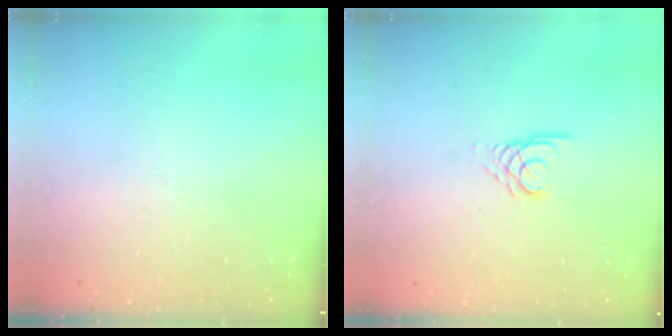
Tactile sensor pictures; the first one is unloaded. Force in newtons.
{"total": 4.8, "press": 4.8, "slide": 0.3}